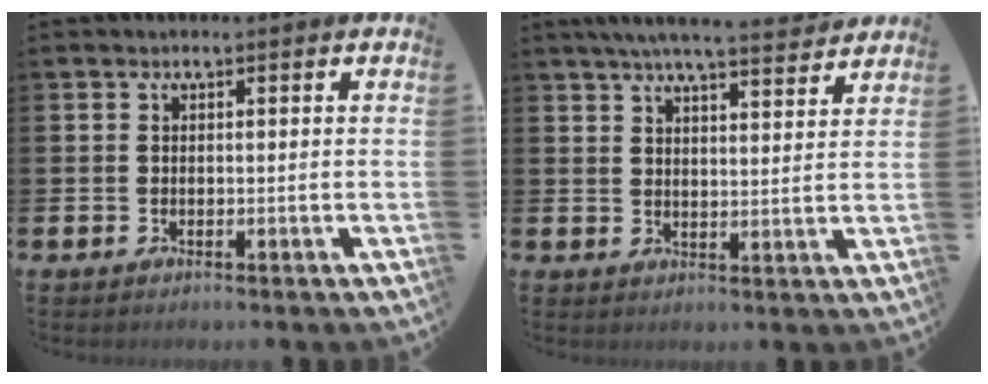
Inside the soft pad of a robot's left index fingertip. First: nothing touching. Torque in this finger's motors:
{"motor_torque": [1.02, -1.11, 0.60, 0.21]}